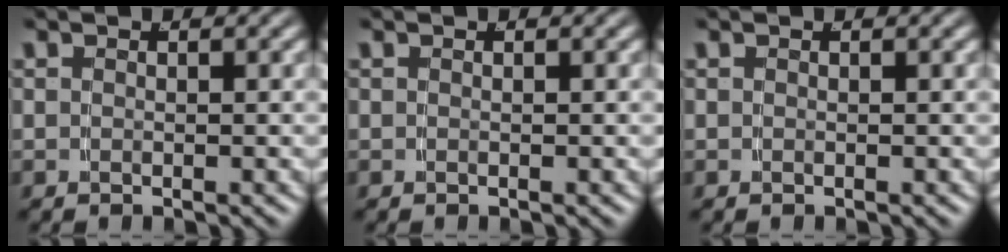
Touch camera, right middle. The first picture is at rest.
{"total": 0.0}
{"total": 0.0}